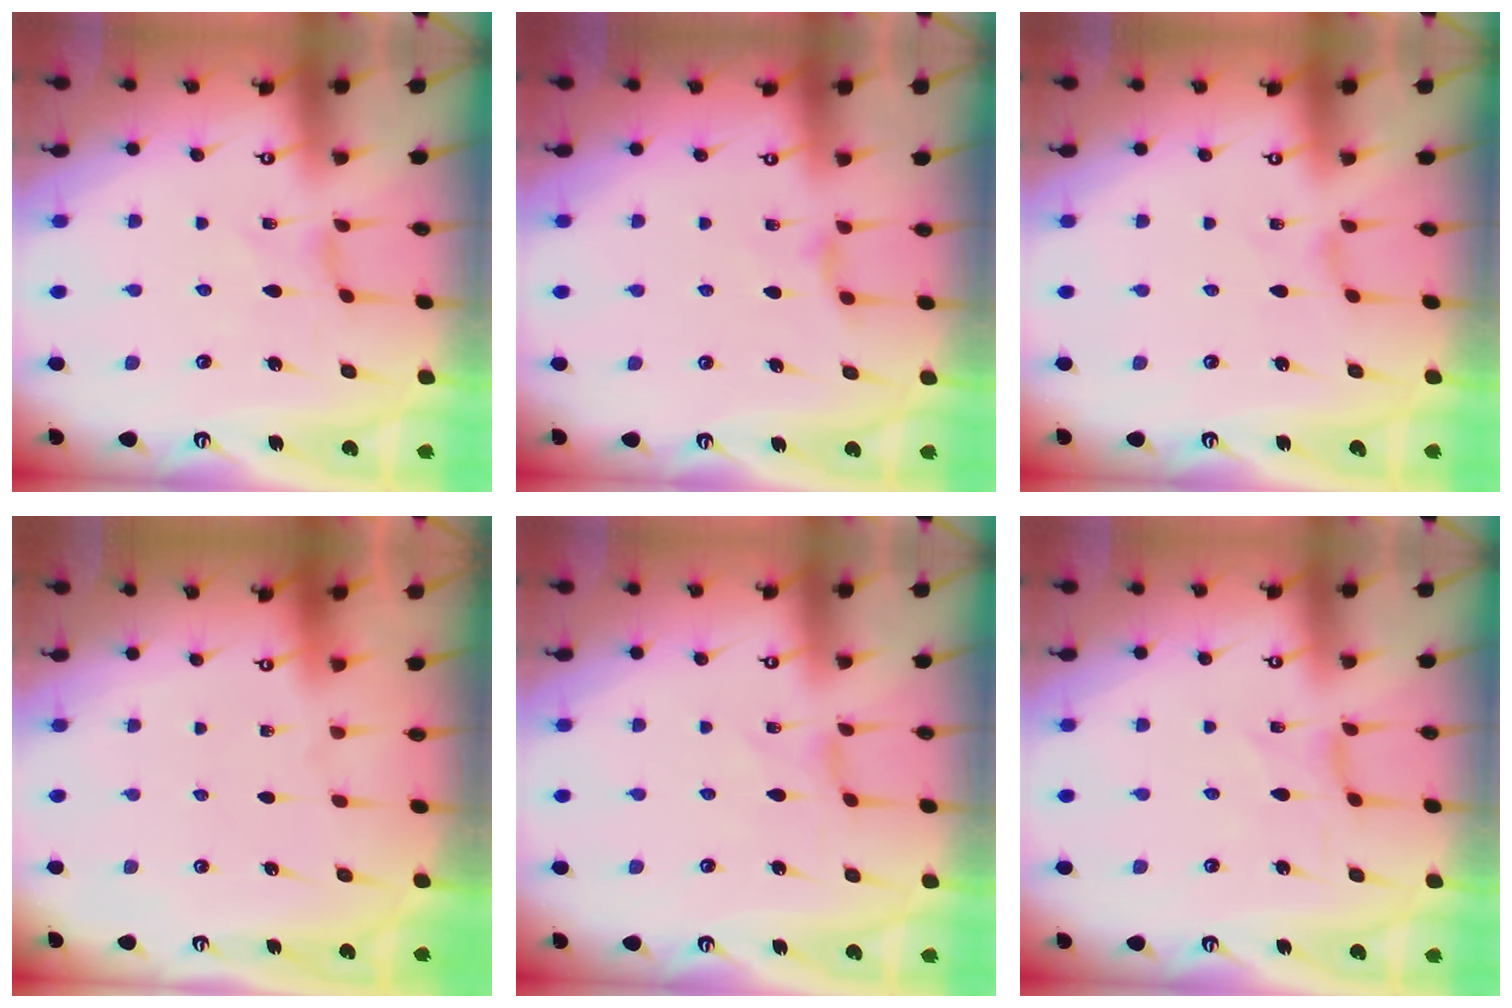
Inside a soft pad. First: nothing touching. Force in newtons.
{"total": 2.7, "press": 2.7, "slide": 0.5}
{"total": 0.0}
{"total": 0.0}
{"total": 0.0}
{"total": 0.0}